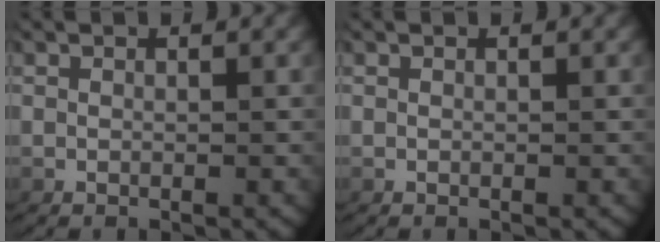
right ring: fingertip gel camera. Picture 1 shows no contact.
{"total": 0.0}